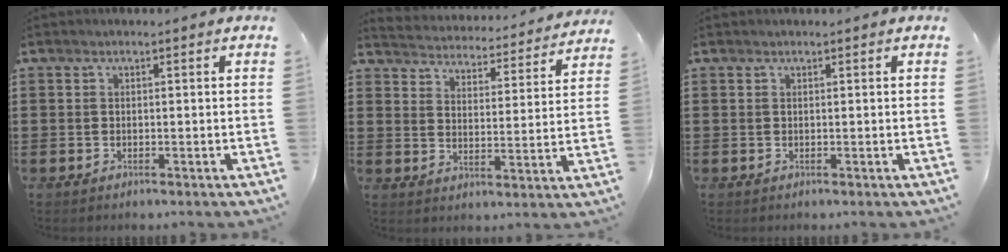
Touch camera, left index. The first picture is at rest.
{"total": 4.0, "force": [3.9, -0.5, -0.4], "torque": [-0.018, -0.041, 0.062]}
{"total": 0.0}